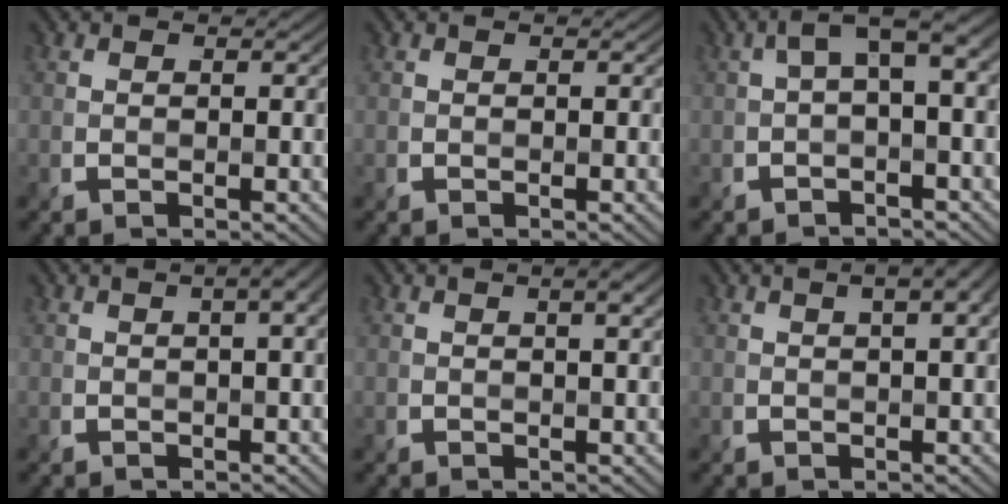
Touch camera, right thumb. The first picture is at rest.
{"total": 0.0}
{"total": 4.4, "force": [0.5, 1.3, 4.1], "torque": [-0.066, 0.012, 0.005]}
{"total": 3.5, "force": [1.0, 1.1, 3.2], "torque": [-0.044, 0.013, 0.006]}
{"total": 2.3, "force": [0.9, 0.4, 2.1], "torque": [-0.031, 0.004, 0.011]}
{"total": 4.4, "force": [1.7, 1.4, 3.8], "torque": [-0.049, 0.014, 0.010]}